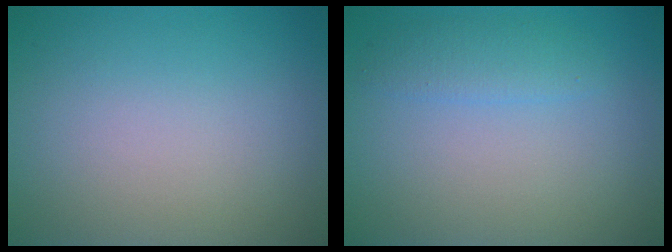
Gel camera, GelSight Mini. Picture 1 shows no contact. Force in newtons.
{"total": 1.7, "press": 1.7, "slide": 0.1}